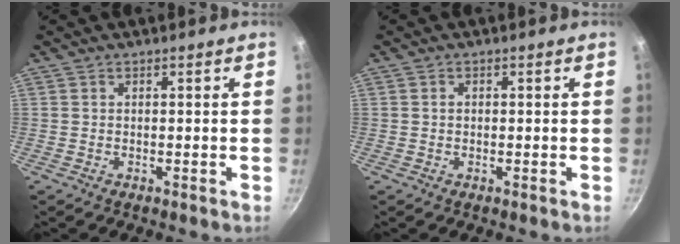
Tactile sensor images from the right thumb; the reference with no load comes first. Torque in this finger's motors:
{"motor_torque": [-0.58, -0.10, 0.08, 0.27, -0.02]}